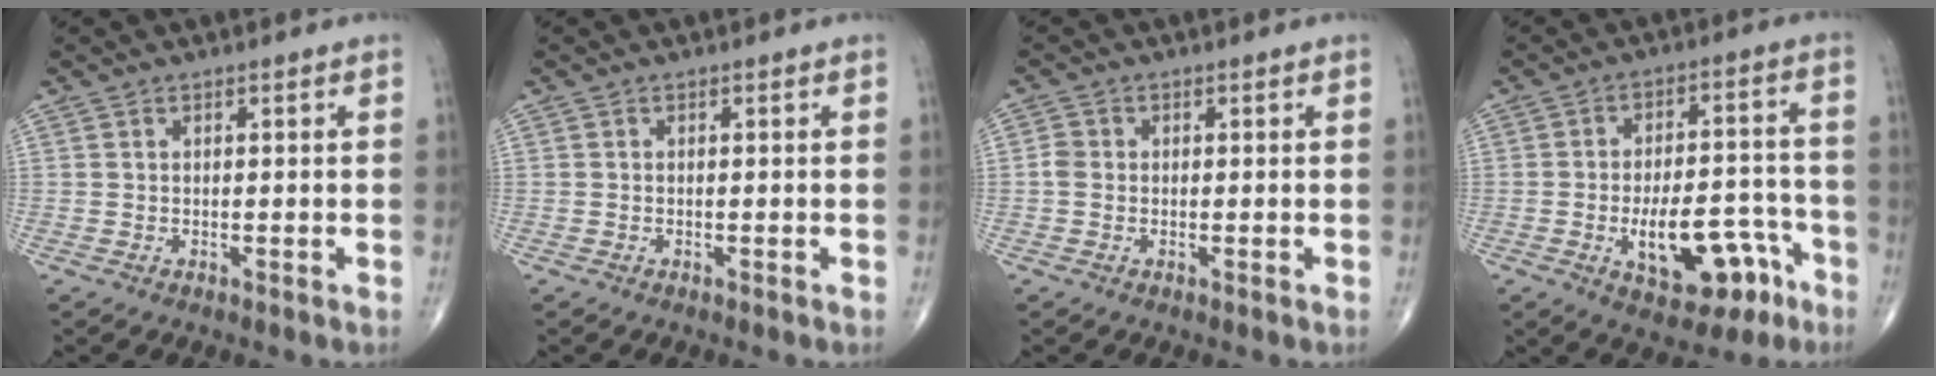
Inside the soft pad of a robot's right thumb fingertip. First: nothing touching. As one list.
[{"total": 0.0}, {"total": 1.9, "force": [-0.2, 1.7, 1.0], "torque": [-0.016, 0.005, -0.007]}, {"total": 14.4, "force": [-6.2, 7.0, 11.0], "torque": [-0.142, 0.048, -0.081]}]